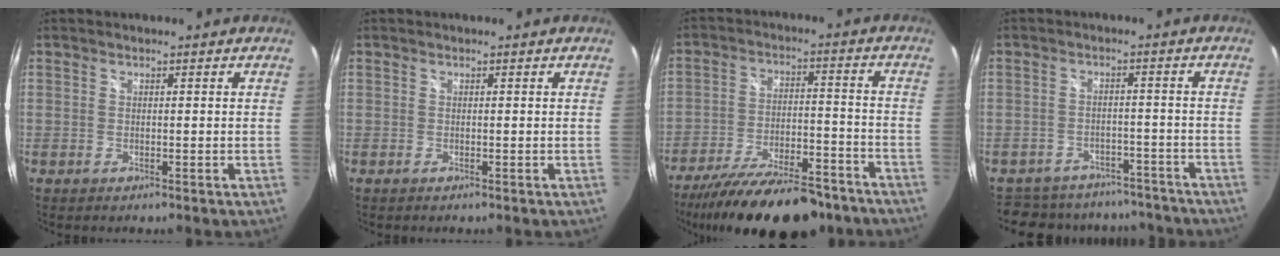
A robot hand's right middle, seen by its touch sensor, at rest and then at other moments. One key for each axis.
{"total": 0.0}
{"total": 22.2, "fx": -18.0, "fy": 6.3, "fz": 11.3, "tx": -0.206, "ty": -0.033, "tz": -0.266}
{"total": 15.9, "fx": -13.6, "fy": 7.1, "fz": 4.1, "tx": -0.099, "ty": 0.023, "tz": -0.173}